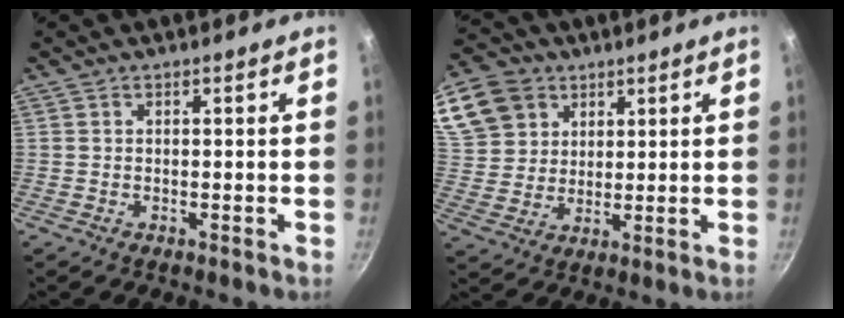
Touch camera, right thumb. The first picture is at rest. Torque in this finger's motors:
{"motor_torque": [-1.29, 1.55, 0.32, -0.13, 0.08]}